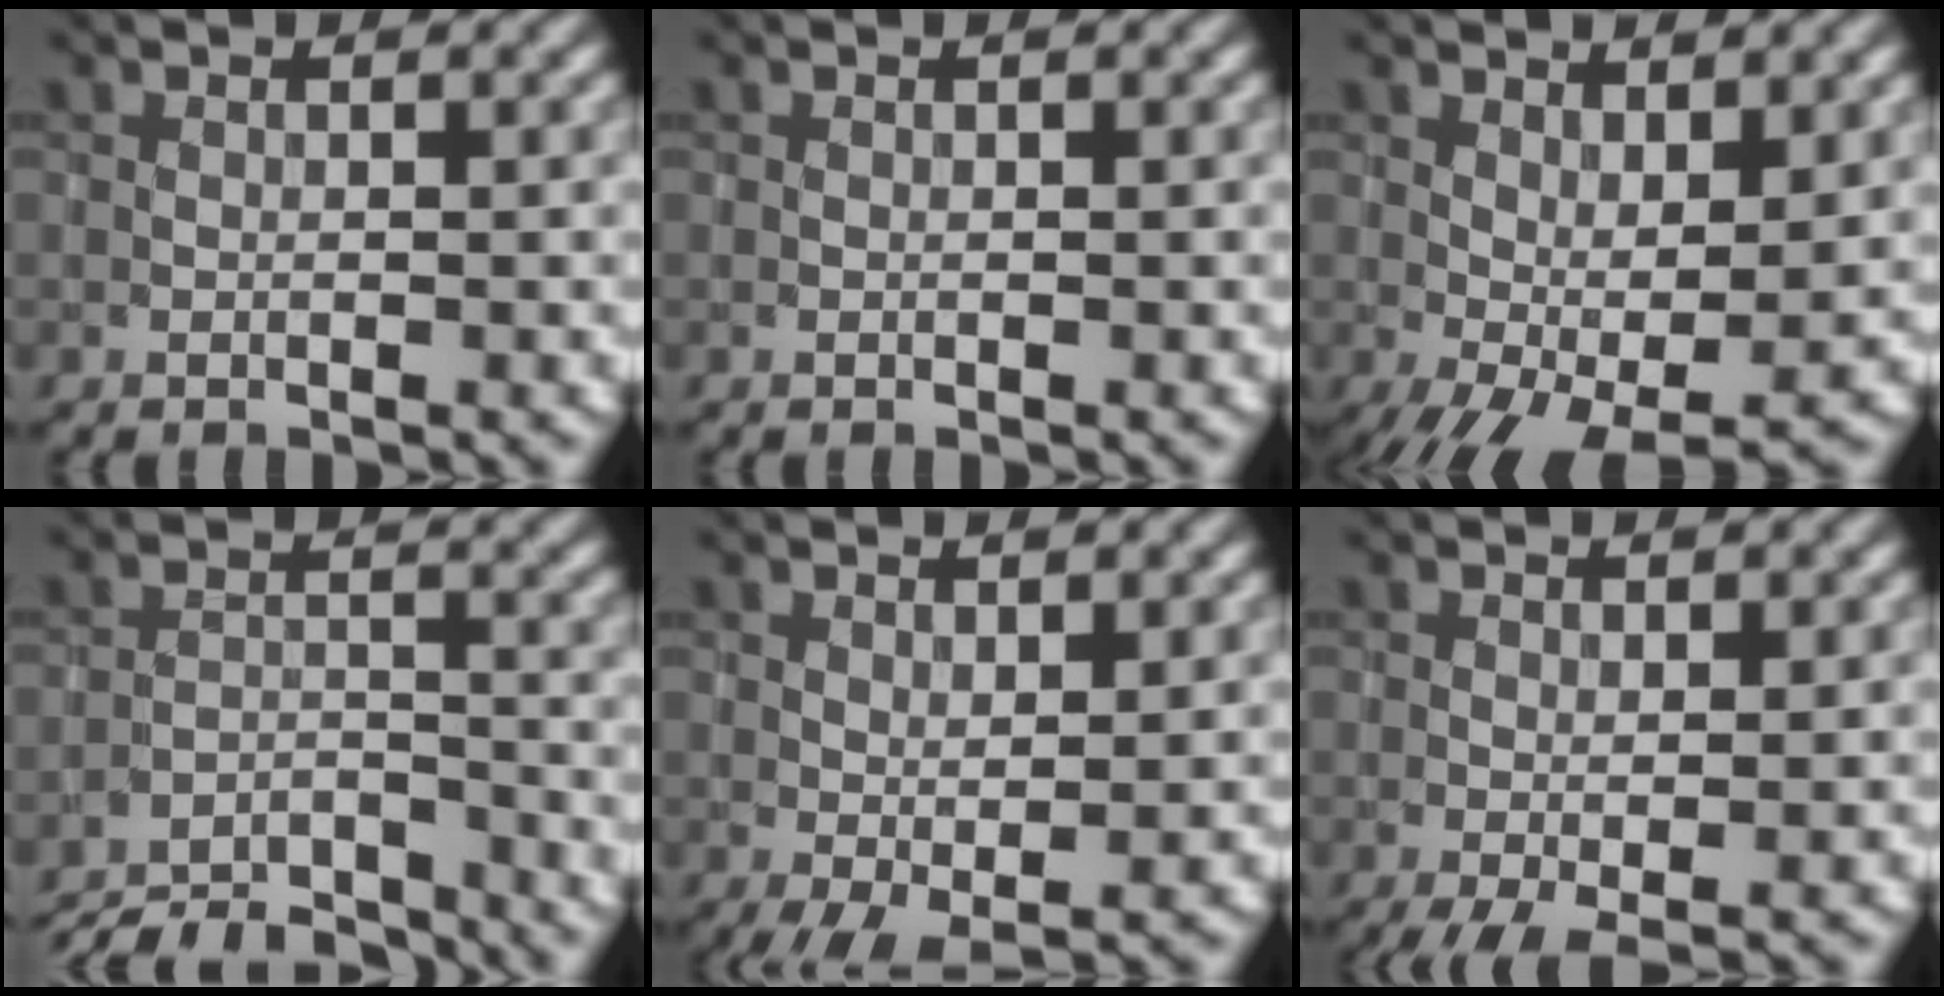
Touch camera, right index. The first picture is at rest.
{"total": 0.0}
{"total": 6.6, "force": [-0.6, 2.8, 6.0], "torque": [-0.107, -0.003, -0.004]}
{"total": 7.8, "force": [-7.5, 1.4, 1.8], "torque": [-0.026, -0.002, -0.134]}
{"total": 1.8, "force": [-0.1, 0.6, 1.7], "torque": [-0.035, -0.004, 0.000]}
{"total": 2.0, "force": [-0.6, 0.5, 1.8], "torque": [-0.038, -0.006, -0.010]}